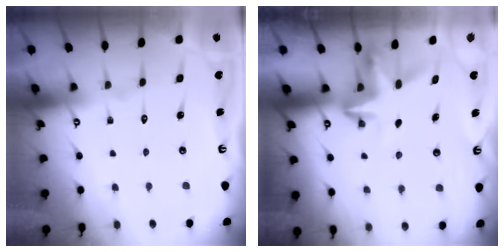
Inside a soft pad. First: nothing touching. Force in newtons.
{"total": 3.8, "press": 3.8, "slide": 0.3}